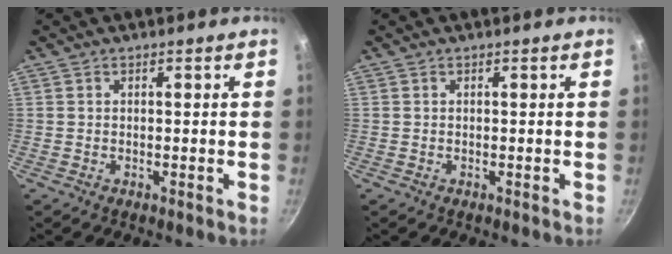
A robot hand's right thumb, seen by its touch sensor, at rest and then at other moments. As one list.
[{"total": 0.0}]